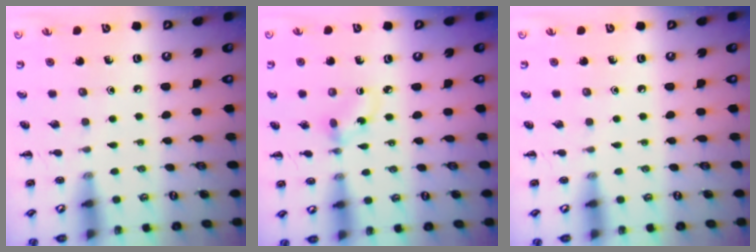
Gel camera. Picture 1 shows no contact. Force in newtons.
{"total": 2.9, "press": 2.9, "slide": 0.7}
{"total": 0.0}